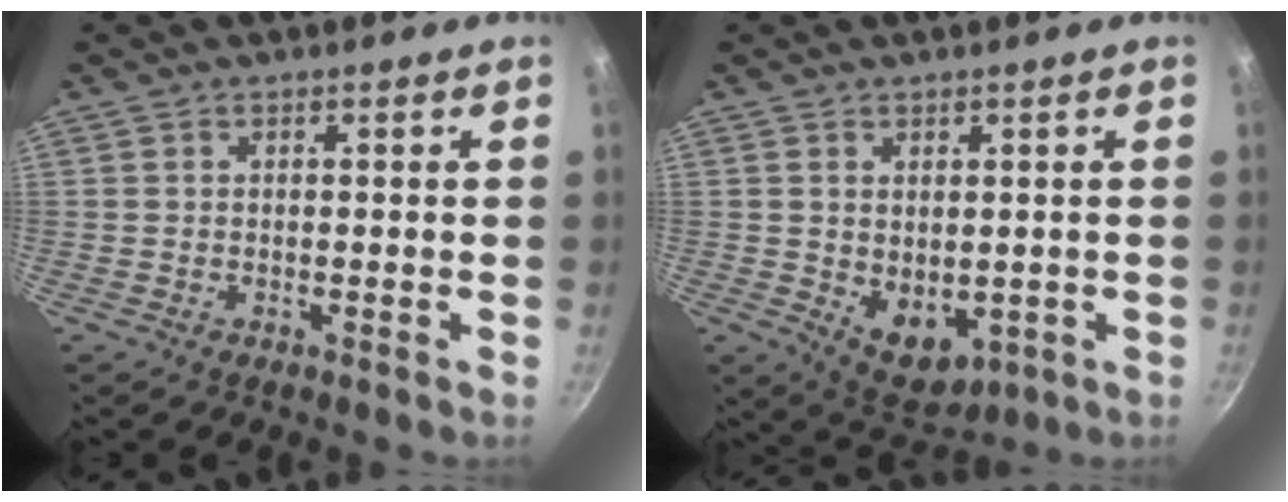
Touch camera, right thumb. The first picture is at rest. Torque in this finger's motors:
{"motor_torque": [-0.34, 0.65, 0.20, 0.71, 0.05]}